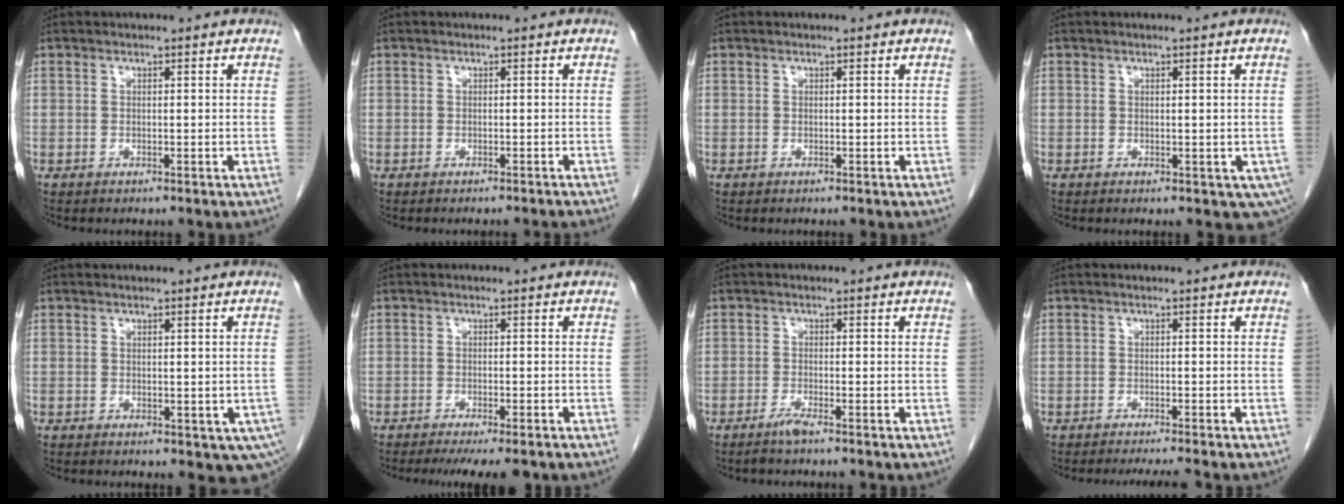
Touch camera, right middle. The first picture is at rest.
{"total": 2.8, "force": [-2.7, -0.3, 0.9], "torque": [-0.013, -0.006, -0.031]}
{"total": 0.0}
{"total": 4.0, "force": [-0.9, 2.3, 3.1], "torque": [-0.028, -0.007, -0.007]}
{"total": 6.0, "force": [-1.8, 3.2, 4.8], "torque": [-0.048, -0.013, -0.020]}
{"total": 7.8, "force": [-6.3, 1.3, 4.5], "torque": [-0.052, -0.013, -0.087]}
{"total": 1.8, "force": [-1.4, -0.2, 1.1], "torque": [-0.028, -0.004, -0.030]}
{"total": 4.4, "force": [-3.9, -0.4, 2.0], "torque": [-0.018, -0.009, -0.057]}